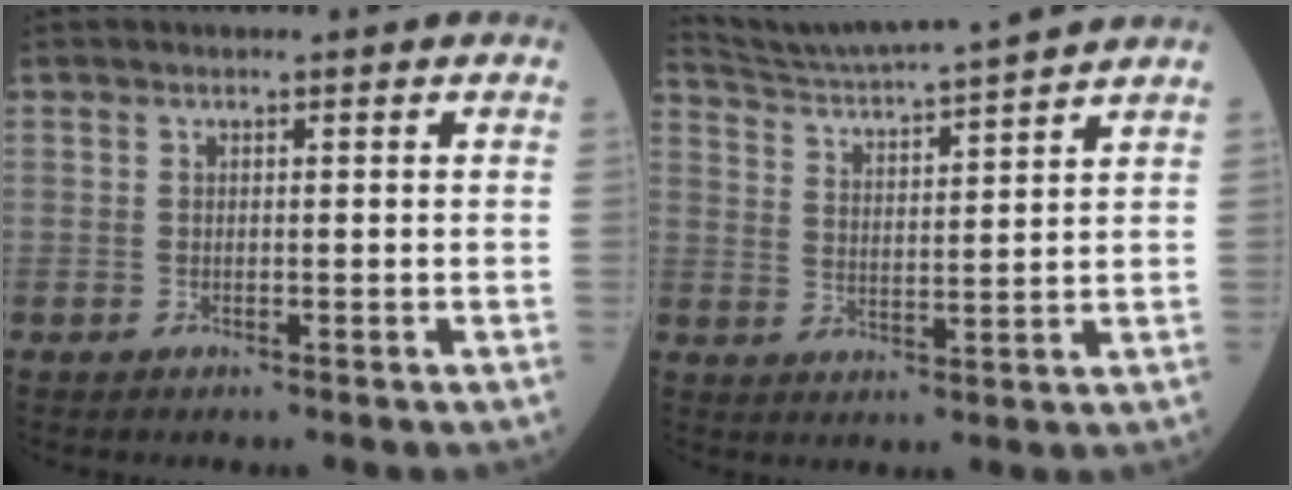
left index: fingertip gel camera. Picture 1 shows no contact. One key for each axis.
{"total": 13.9, "fx": 13.0, "fy": -1.7, "fz": 4.4, "tx": -0.092, "ty": -0.003, "tz": 0.205}